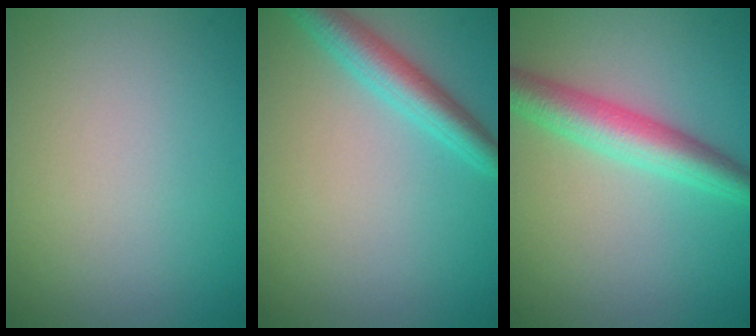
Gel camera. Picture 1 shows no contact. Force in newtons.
{"total": 3.8, "press": 3.8, "slide": 0.1}
{"total": 4.9, "press": 4.9, "slide": 0.1}